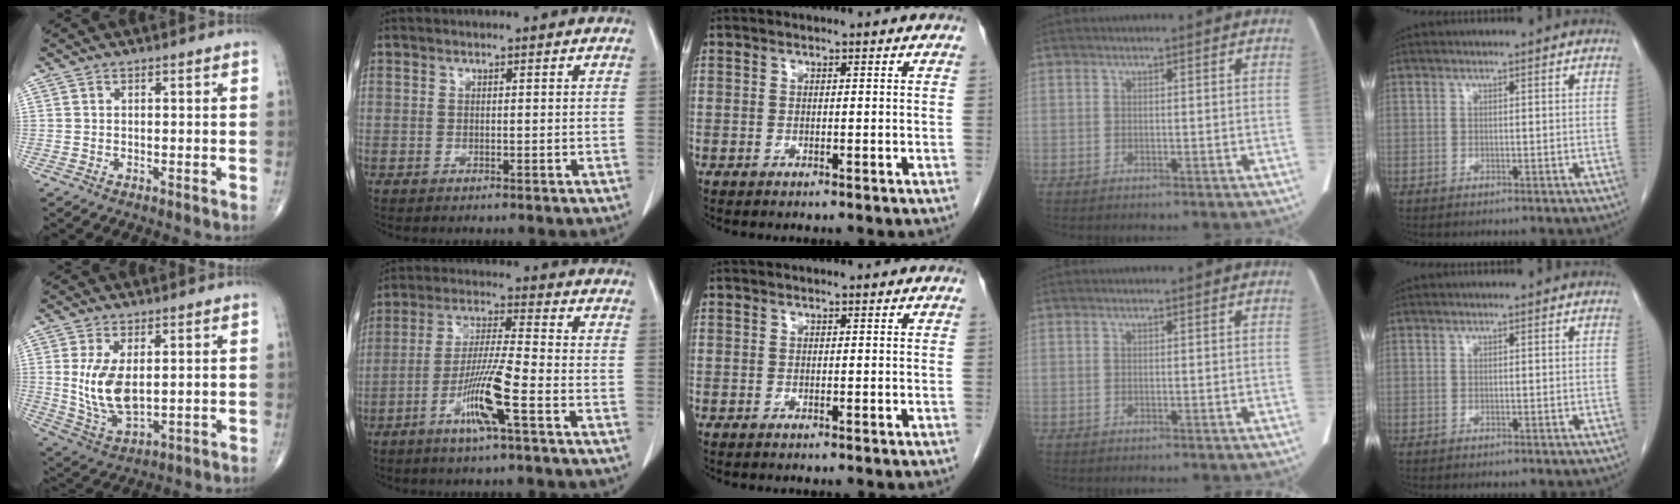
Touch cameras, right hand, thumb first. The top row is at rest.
{"thumb": {"total": 9.9, "force": [1.4, 5.0, 8.4], "torque": [-0.164, -0.017, 0.043]}, "index": {"total": 9.7, "force": [-4.3, -0.4, 8.6], "torque": [-0.169, -0.010, -0.087]}}